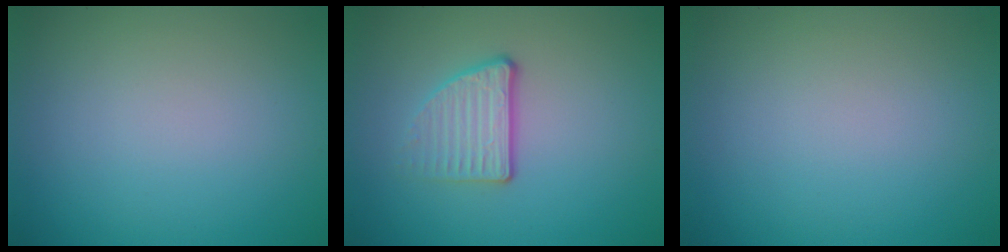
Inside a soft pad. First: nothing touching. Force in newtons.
{"total": 3.0, "press": 2.3, "slide": 1.9}
{"total": 0.0}